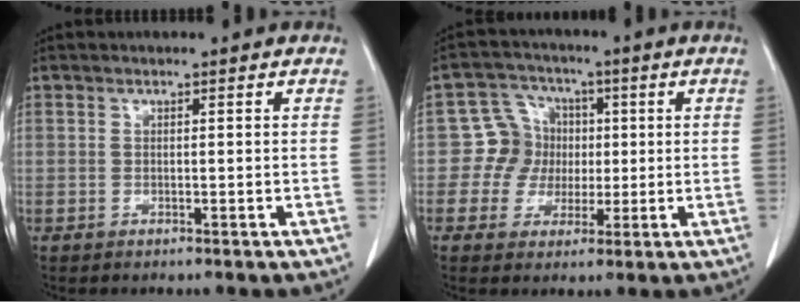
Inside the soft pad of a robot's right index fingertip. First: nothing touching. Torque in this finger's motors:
{"motor_torque": [-0.03, 0.05, -0.02, -0.01]}